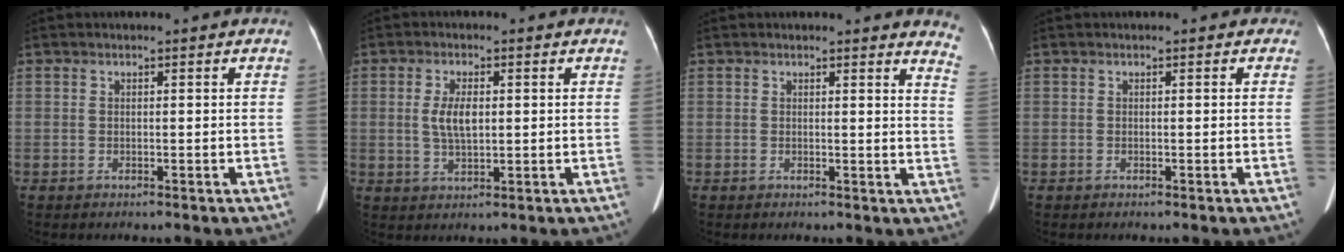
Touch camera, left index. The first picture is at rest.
{"total": 4.5, "force": [0.5, 1.8, 4.1], "torque": [-0.090, 0.005, 0.014]}
{"total": 5.4, "force": [5.2, 0.2, 1.3], "torque": [-0.010, -0.040, 0.022]}
{"total": 0.0}